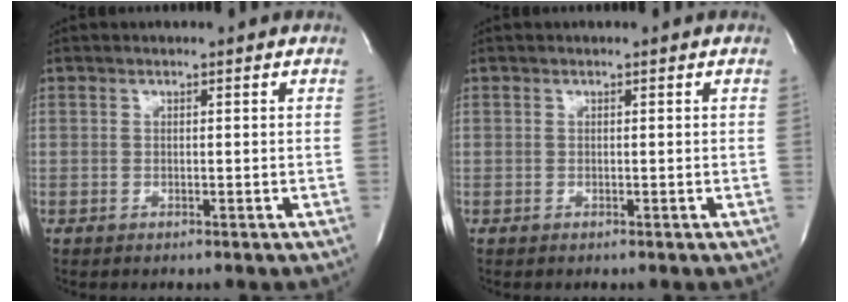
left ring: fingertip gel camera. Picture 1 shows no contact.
{"total": 0.0}